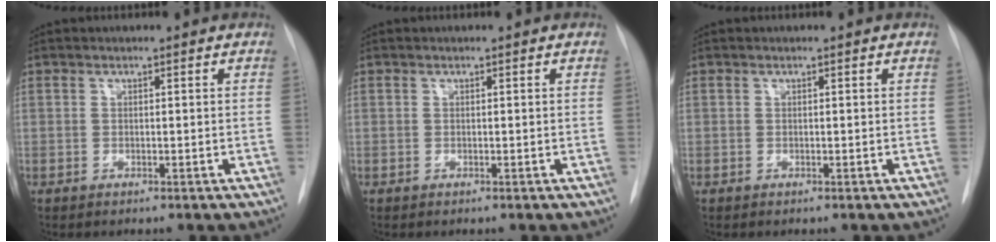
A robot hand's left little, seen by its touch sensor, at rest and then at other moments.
{"total": 0.0}
{"total": 0.0}